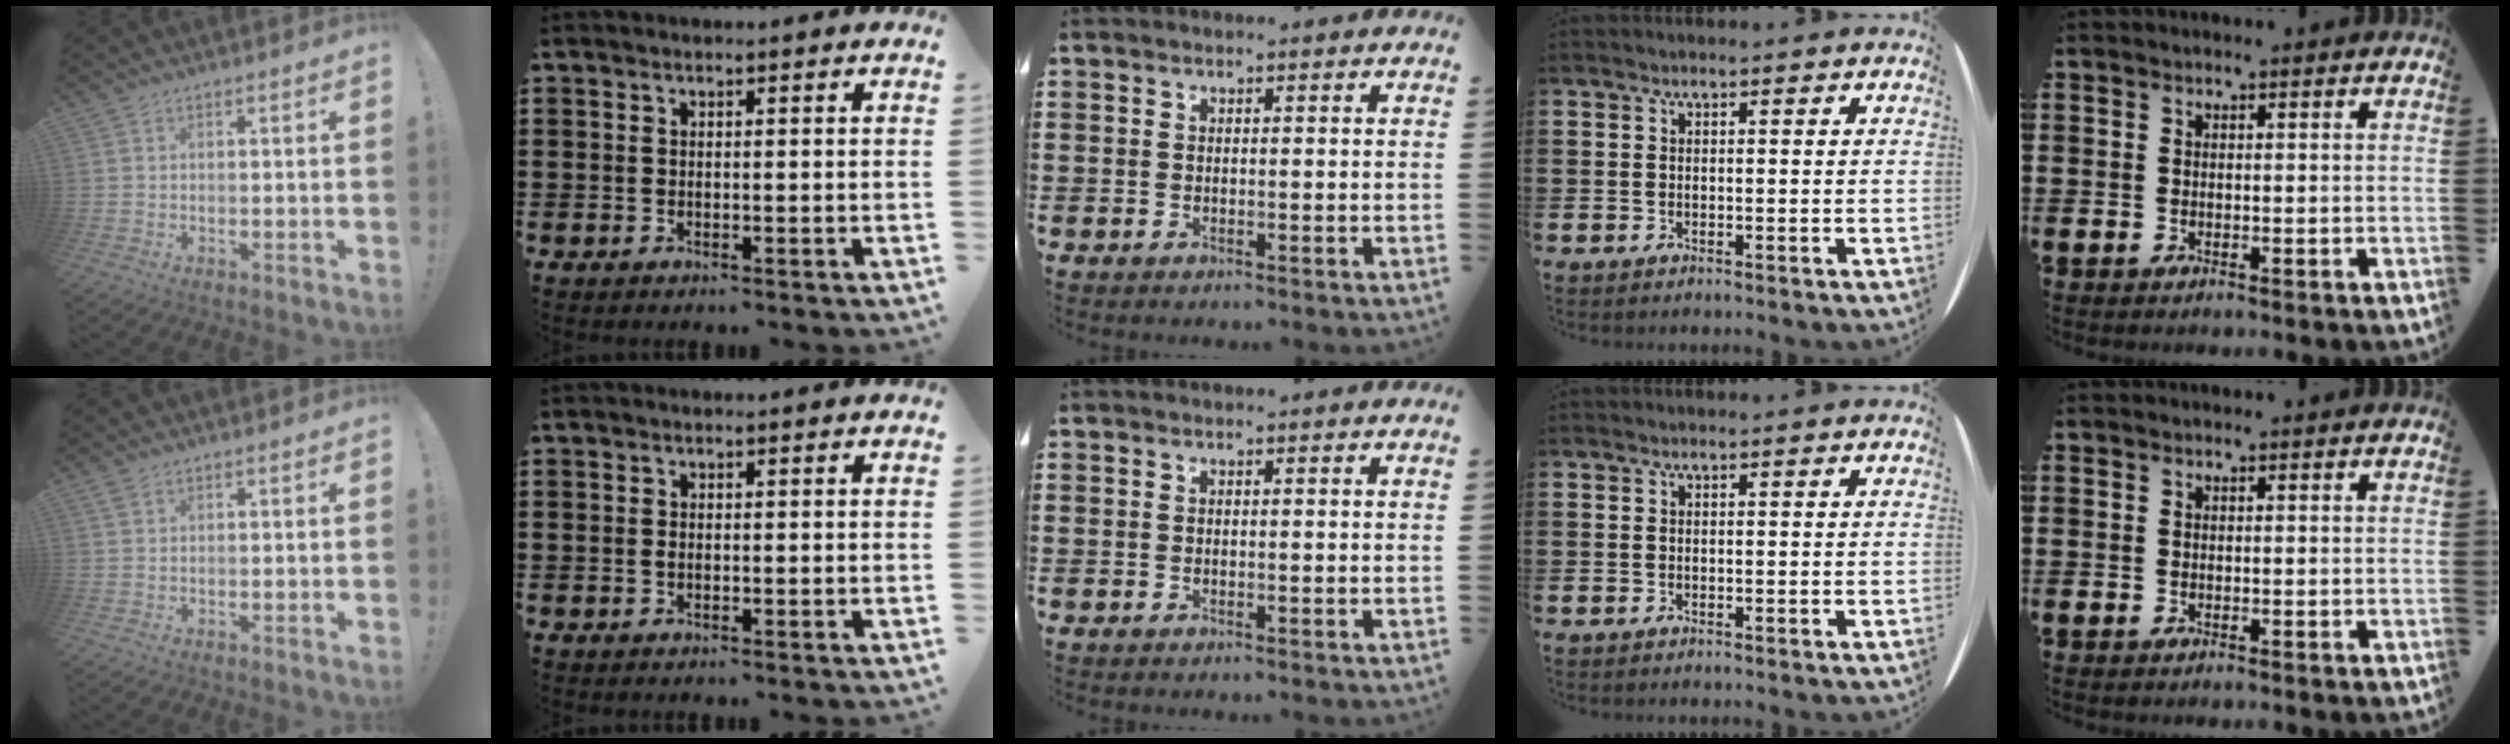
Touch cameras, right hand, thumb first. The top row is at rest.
{"thumb": {"total": 1.3, "force": [0.8, 0.6, 0.7], "torque": [-0.021, 0.004, 0.017]}, "index": {"total": 0.5, "force": [-0.1, 0.2, 0.5], "torque": [-0.012, -0.003, -0.001]}}